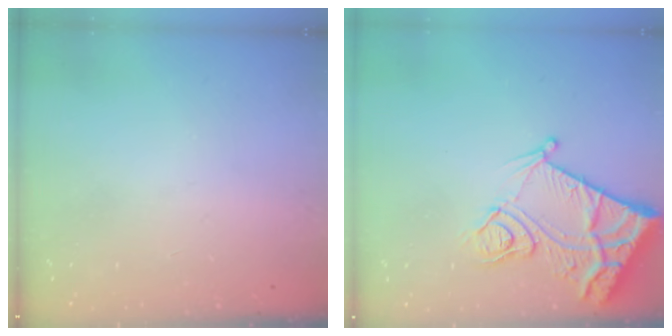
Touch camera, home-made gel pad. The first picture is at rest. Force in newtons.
{"total": 13.7, "press": 13.7, "slide": 1.4}